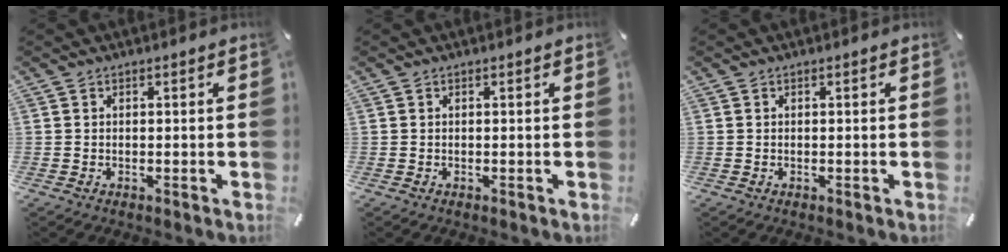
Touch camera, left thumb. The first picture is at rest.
{"total": 0.0}
{"total": 0.0}